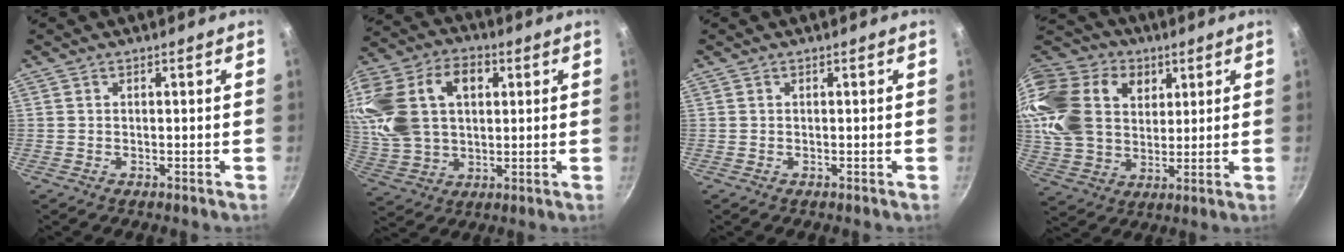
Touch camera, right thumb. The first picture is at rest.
{"total": 20.8, "force": [4.9, 14.1, 14.5], "torque": [-0.283, 0.019, 0.090]}
{"total": 0.0}
{"total": 24.2, "force": [8.3, 18.0, 13.8], "torque": [-0.272, 0.012, 0.154]}